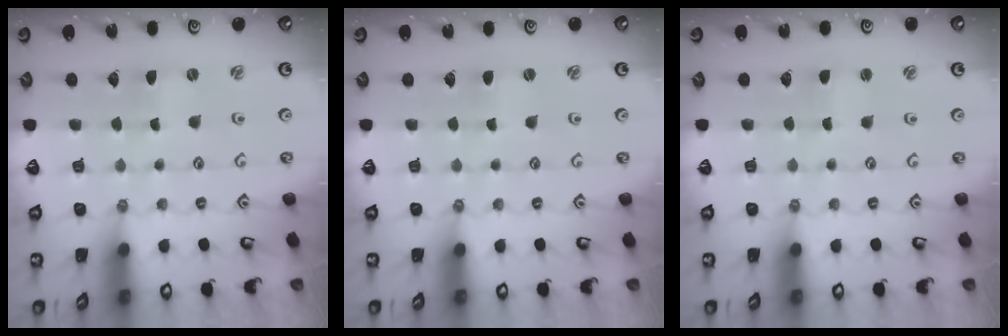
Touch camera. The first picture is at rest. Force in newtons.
{"total": 1.9, "press": 1.9, "slide": 0.4}
{"total": 1.3, "press": 1.3, "slide": 0.1}